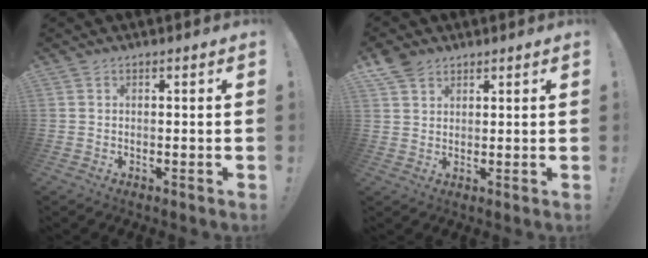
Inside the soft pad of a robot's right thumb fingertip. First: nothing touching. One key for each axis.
{"total": 5.0, "fx": 3.5, "fy": 3.1, "fz": 1.7, "tx": -0.029, "ty": -0.016, "tz": 0.067}